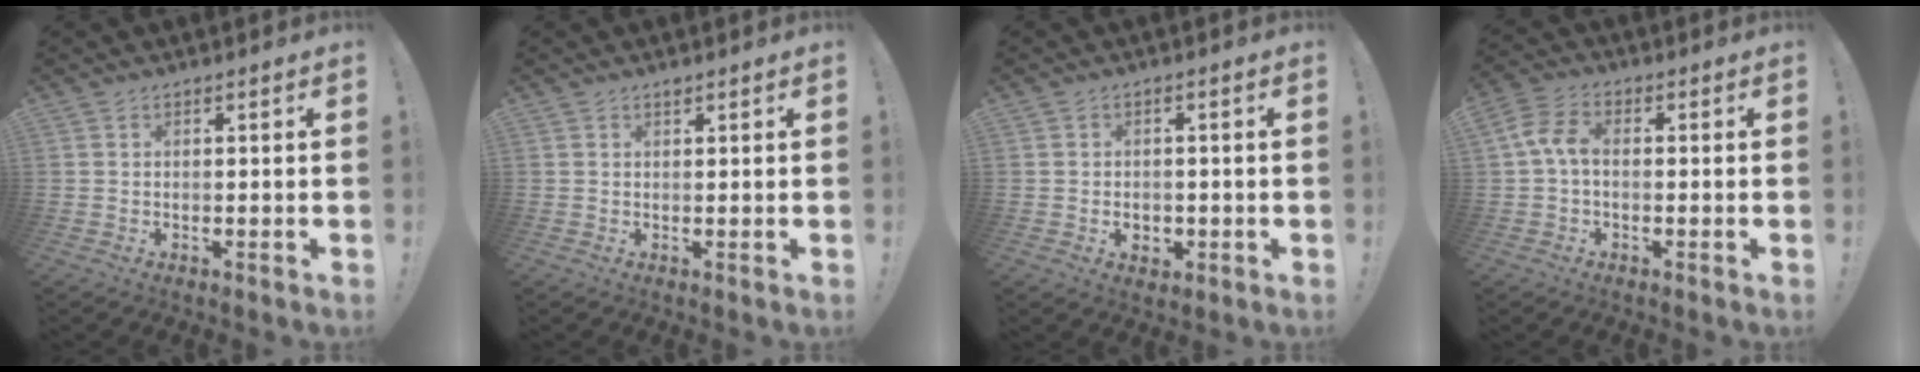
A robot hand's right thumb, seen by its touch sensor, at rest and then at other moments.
{"total": 0.8, "force": [0.7, 0.3, 0.3], "torque": [-0.001, -0.003, 0.012]}
{"total": 3.0, "force": [-0.4, 2.6, 1.4], "torque": [-0.010, -0.003, -0.009]}
{"total": 6.9, "force": [0.1, 4.3, 5.3], "torque": [-0.116, 0.009, 0.004]}